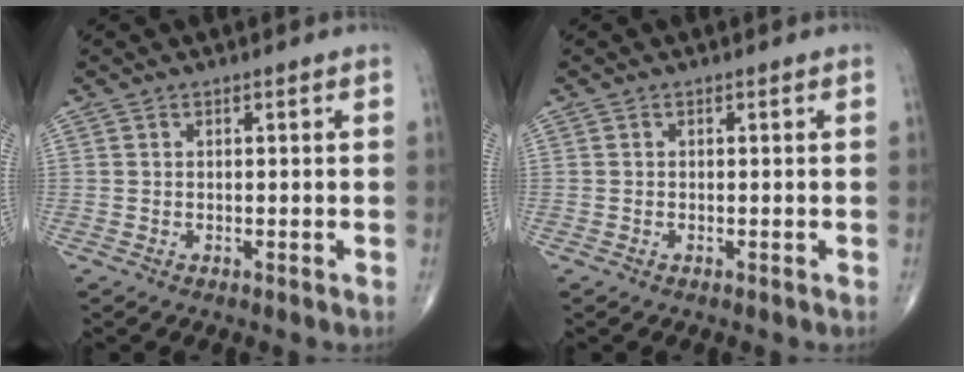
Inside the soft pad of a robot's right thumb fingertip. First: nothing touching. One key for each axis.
{"total": 0.0}